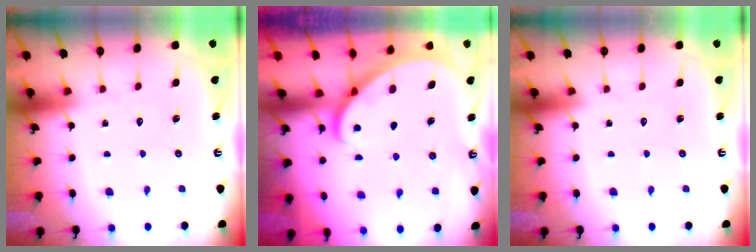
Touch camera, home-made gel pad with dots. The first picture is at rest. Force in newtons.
{"total": 2.8, "press": 2.8, "slide": 0.2}
{"total": 0.0}